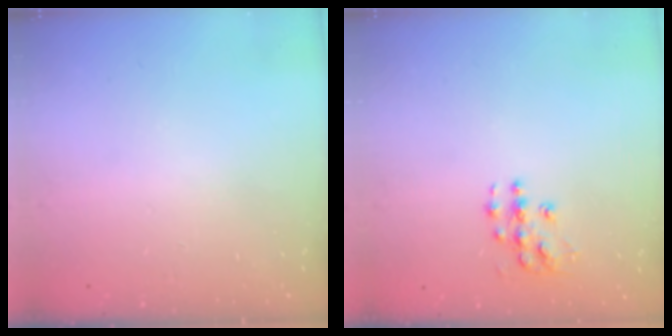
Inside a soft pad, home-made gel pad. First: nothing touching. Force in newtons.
{"total": 7.8, "press": 7.8, "slide": 0.4}